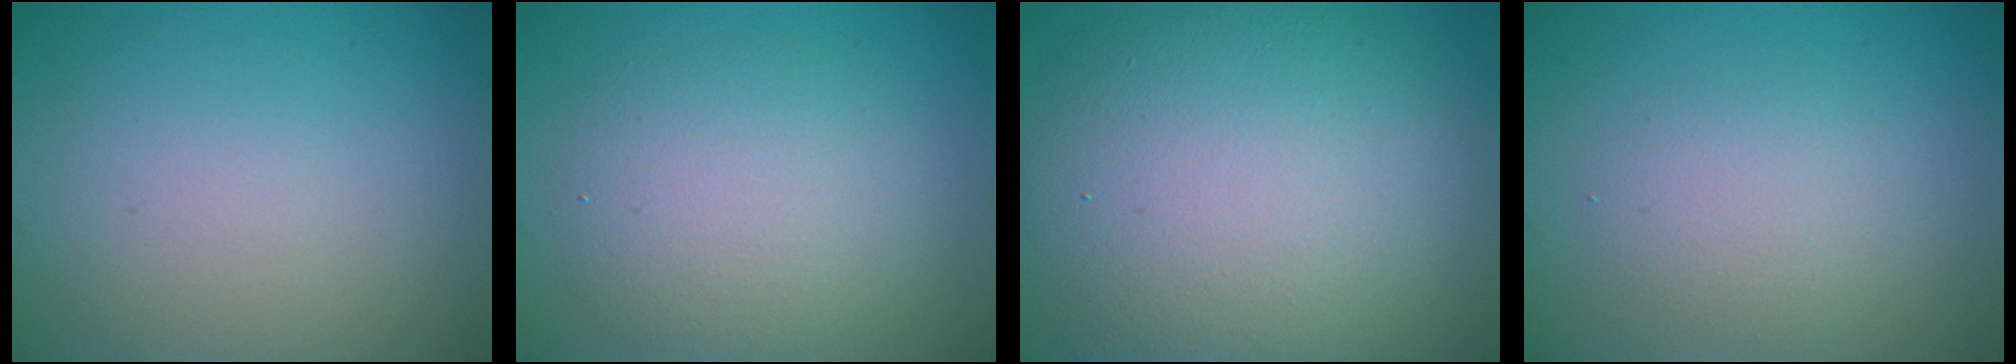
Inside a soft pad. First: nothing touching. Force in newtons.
{"total": 4.9, "press": 4.9, "slide": 0.2}
{"total": 13.6, "press": 13.6, "slide": 0.8}
{"total": 2.4, "press": 2.4, "slide": 0.1}